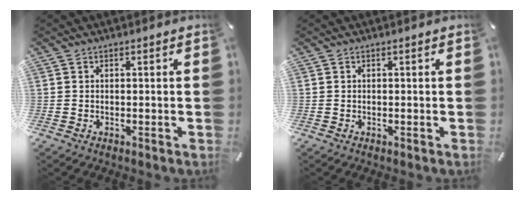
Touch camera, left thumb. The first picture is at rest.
{"total": 0.0}